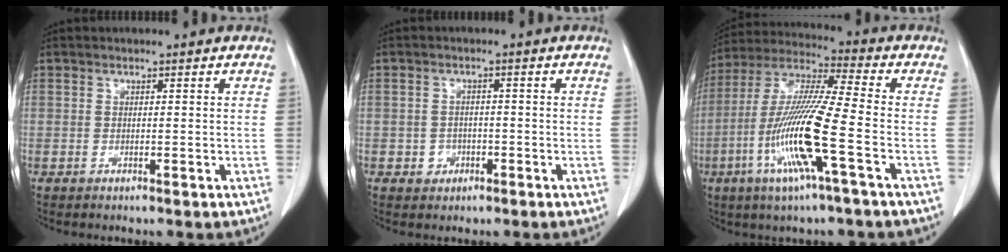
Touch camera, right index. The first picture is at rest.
{"total": 2.3, "force": [-0.9, 2.1, 0.5], "torque": [-0.008, 0.007, -0.010]}
{"total": 15.1, "force": [-4.8, -0.1, 14.3], "torque": [-0.299, -0.012, -0.101]}